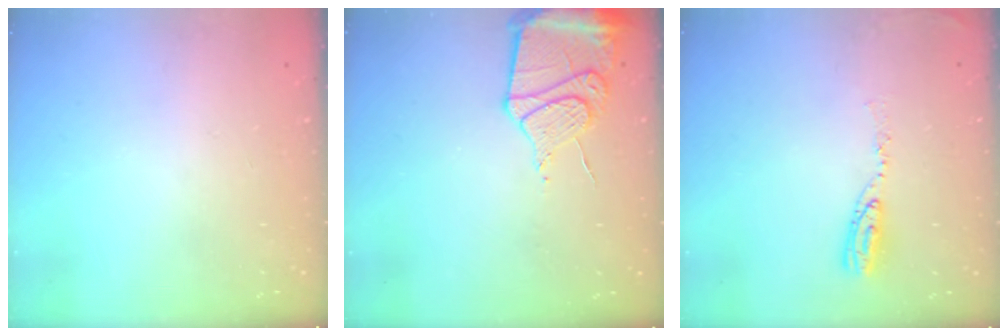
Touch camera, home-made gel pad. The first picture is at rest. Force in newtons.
{"total": 13.2, "press": 13.1, "slide": 1.7}
{"total": 6.8, "press": 6.8, "slide": 0.6}